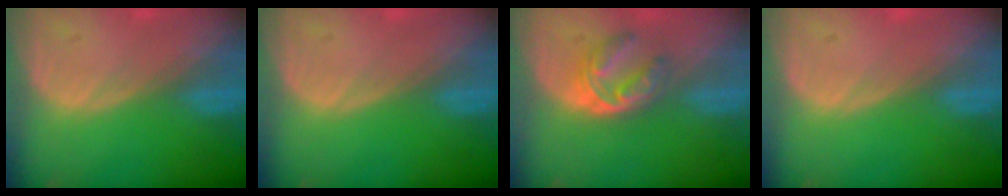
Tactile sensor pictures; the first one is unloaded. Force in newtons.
{"total": 0.0}
{"total": 6.2, "press": 5.1, "slide": 3.6}
{"total": 0.0}